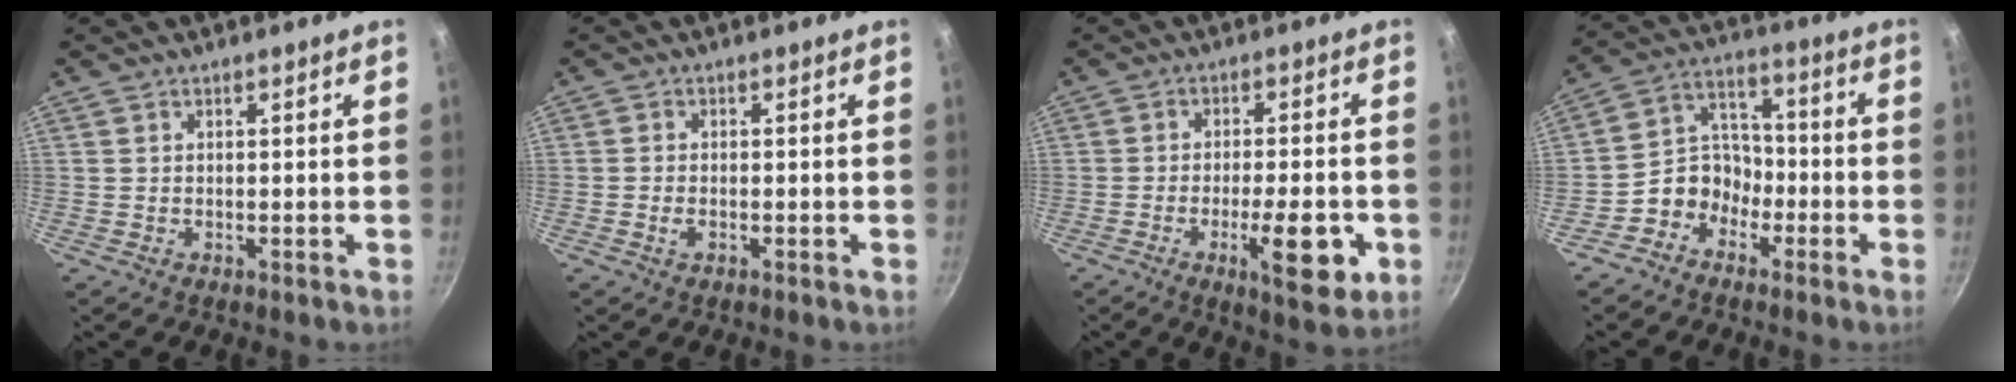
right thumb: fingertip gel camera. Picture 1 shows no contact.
{"total": 1.7, "force": [-0.7, 1.0, 1.2], "torque": [-0.031, 0.006, -0.017]}
{"total": 11.2, "force": [-3.7, 3.4, 10.0], "torque": [-0.133, 0.010, -0.049]}
{"total": 8.4, "force": [-4.4, 6.6, 2.9], "torque": [-0.011, 0.057, -0.098]}